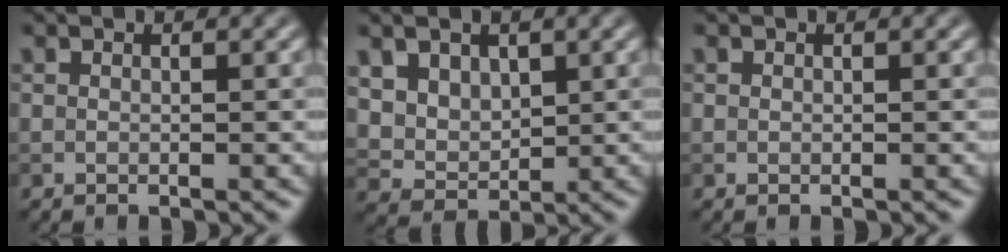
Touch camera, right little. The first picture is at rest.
{"total": 5.8, "force": [2.7, 4.2, 3.0], "torque": [-0.070, 0.011, 0.053]}
{"total": 0.0}